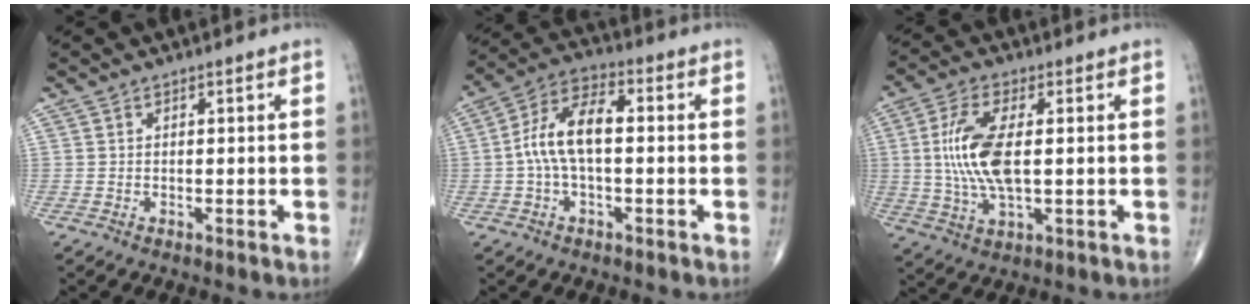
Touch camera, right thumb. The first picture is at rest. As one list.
[{"total": 10.6, "force": [0.0, 5.0, 9.3], "torque": [-0.185, 0.037, -0.007]}, {"total": 11.9, "force": [0.9, 4.8, 10.8], "torque": [-0.237, -0.003, 0.021]}]